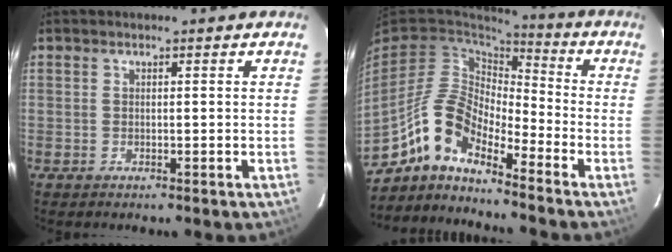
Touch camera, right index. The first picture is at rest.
{"total": 11.7, "force": [-8.6, 4.1, 6.8], "torque": [-0.128, 0.008, -0.178]}